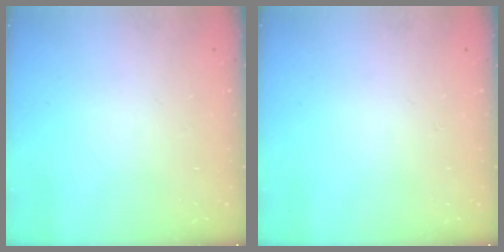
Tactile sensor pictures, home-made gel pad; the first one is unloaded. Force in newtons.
{"total": 0.0}